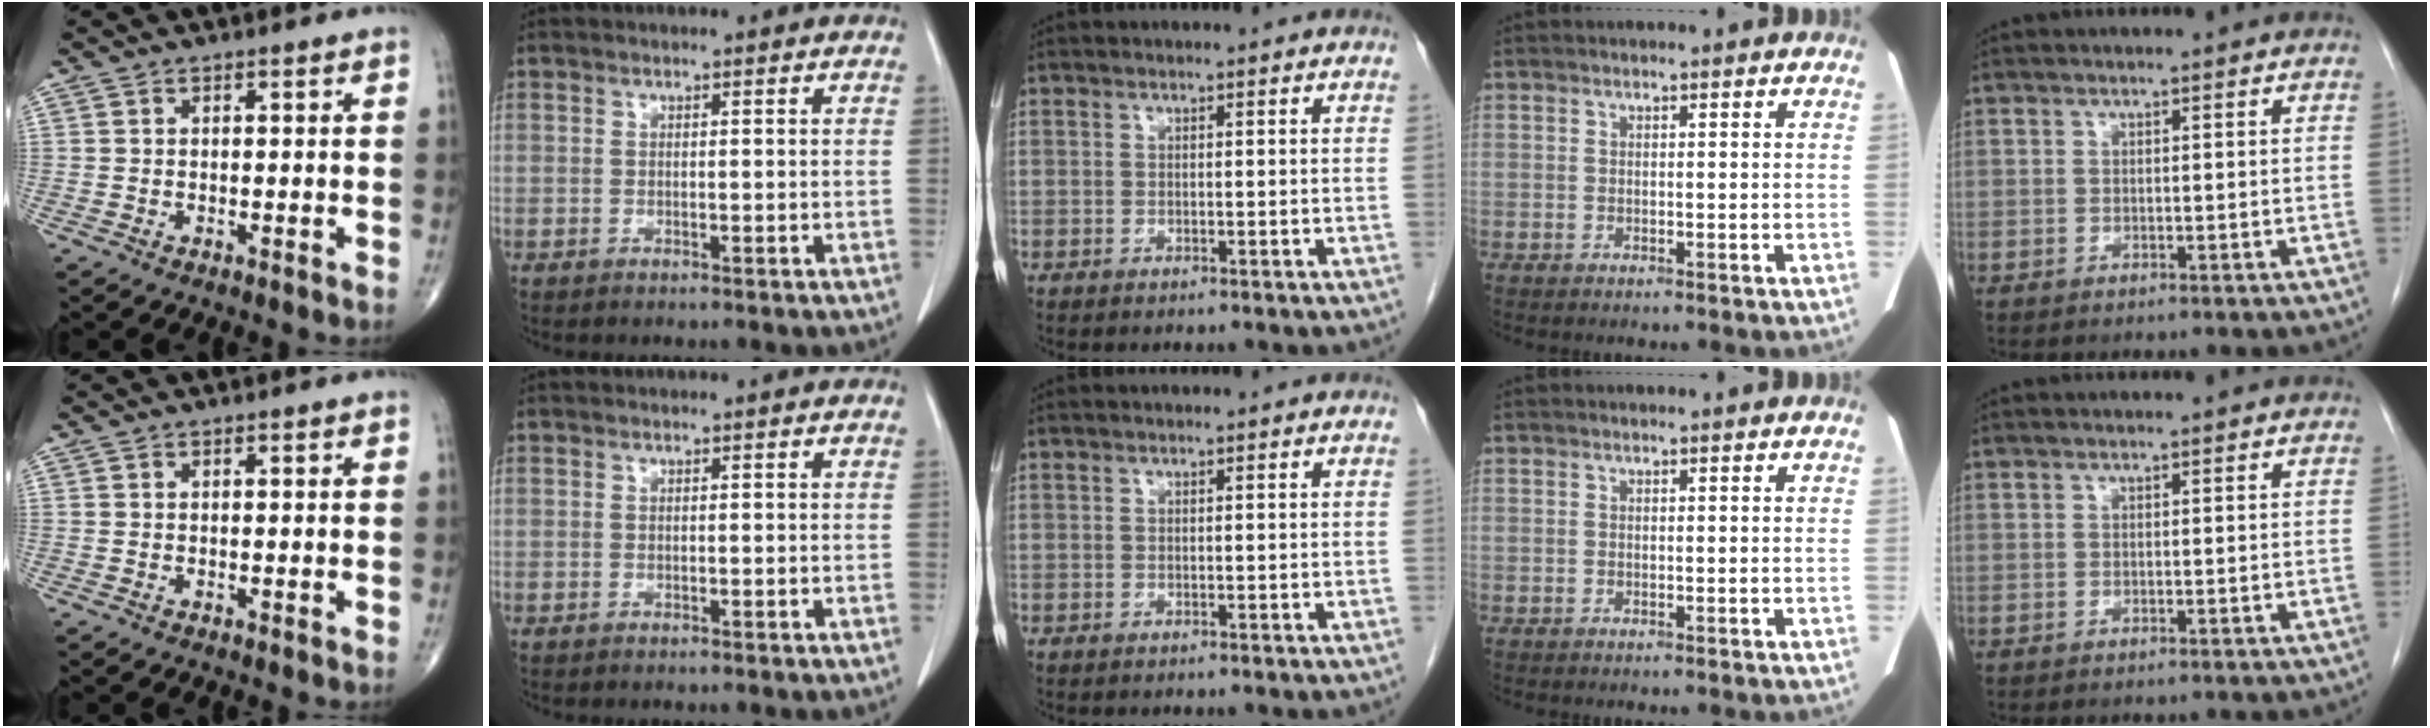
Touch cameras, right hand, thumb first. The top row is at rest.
{}